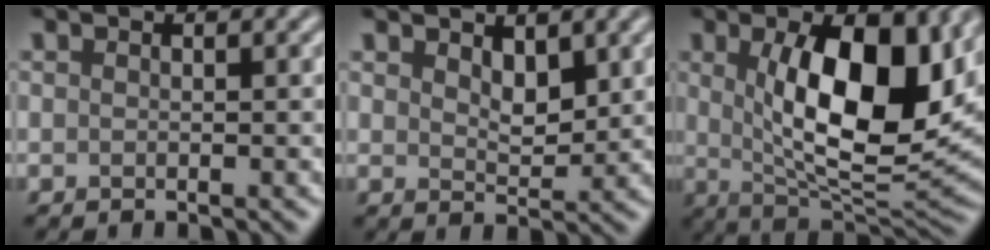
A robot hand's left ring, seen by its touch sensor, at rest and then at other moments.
{"total": 2.5, "force": [1.4, 1.3, 1.6], "torque": [-0.030, -0.007, 0.028]}
{"total": 11.7, "force": [2.2, 4.7, 10.5], "torque": [-0.157, -0.006, 0.040]}